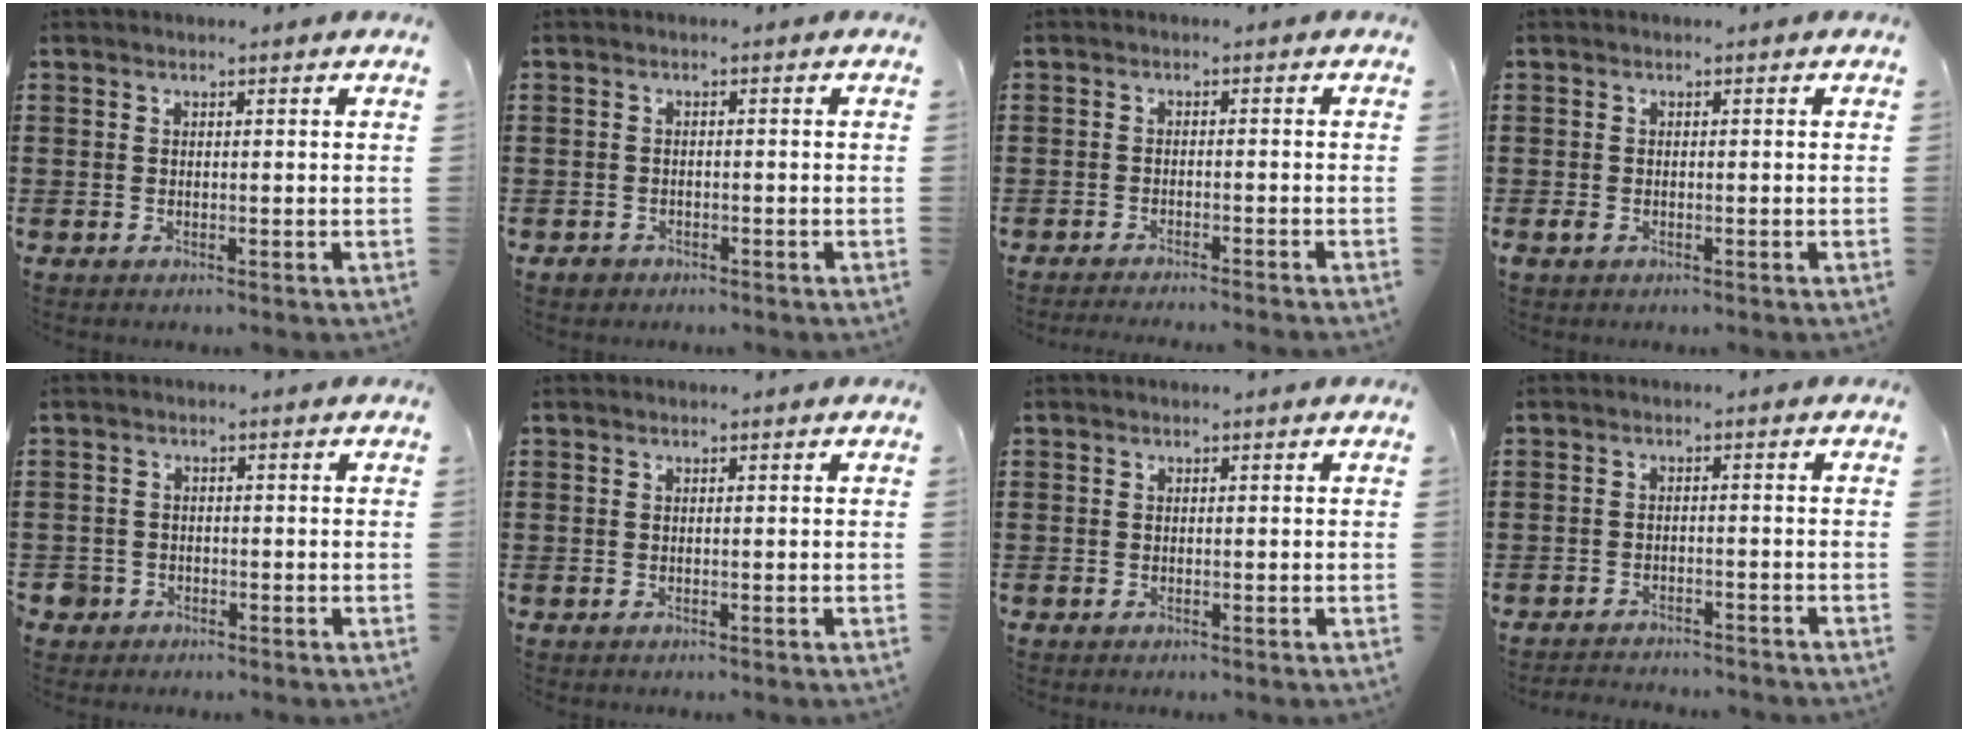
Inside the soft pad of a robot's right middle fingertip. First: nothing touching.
{"total": 1.0, "force": [-0.8, 0.6, 0.2], "torque": [-0.006, 0.000, -0.017]}
{"total": 1.9, "force": [-1.8, -0.3, 0.4], "torque": [-0.006, 0.002, -0.036]}
{"total": 0.9, "force": [-0.5, 0.6, 0.5], "torque": [-0.027, -0.006, -0.014]}
{"total": 2.0, "force": [-1.4, 1.4, 0.2], "torque": [-0.015, -0.002, -0.035]}
{"total": 0.0}
{"total": 0.0}
{"total": 2.3, "force": [-2.3, 0.1, 0.0], "torque": [-0.007, 0.001, -0.049]}